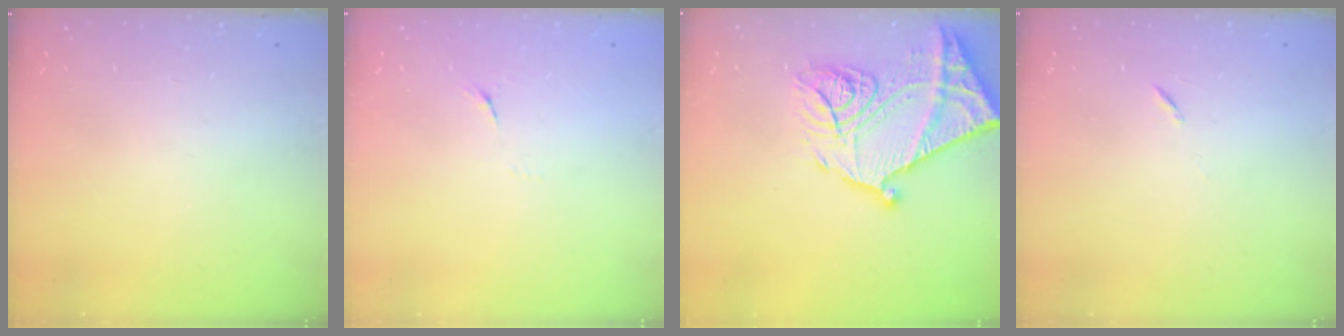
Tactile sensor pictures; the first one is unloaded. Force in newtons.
{"total": 4.5, "press": 4.4, "slide": 0.9}
{"total": 25.4, "press": 25.3, "slide": 2.5}
{"total": 5.8, "press": 5.4, "slide": 2.1}